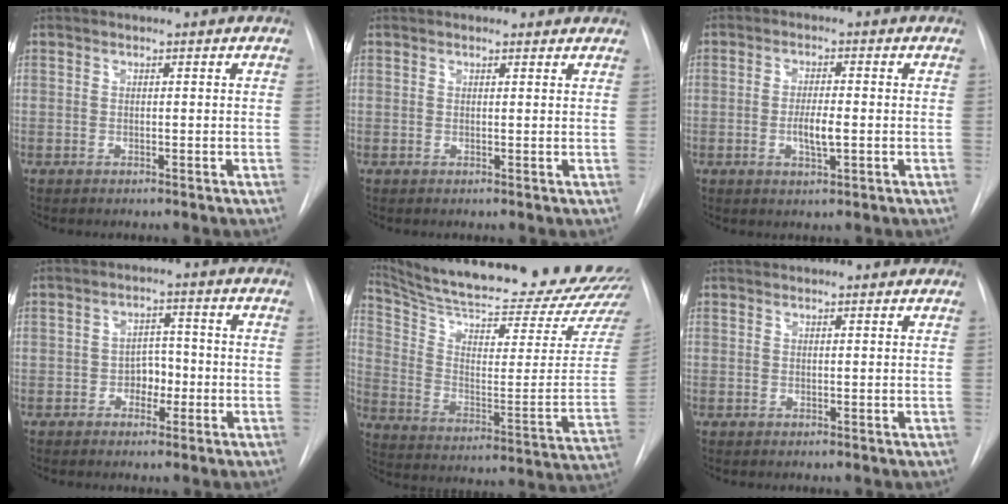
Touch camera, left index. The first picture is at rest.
{"total": 3.2, "force": [2.9, 1.2, 0.8], "torque": [-0.008, 0.016, 0.028]}
{"total": 3.9, "force": [-0.8, 0.8, 3.7], "torque": [-0.071, -0.004, -0.011]}
{"total": 3.5, "force": [-1.2, 2.4, 2.3], "torque": [-0.028, 0.008, -0.020]}
{"total": 29.2, "force": [26.9, 0.0, 11.5], "torque": [-0.191, -0.121, 0.372]}
{"total": 4.6, "force": [4.3, 1.0, 1.2], "torque": [-0.015, 0.033, 0.049]}